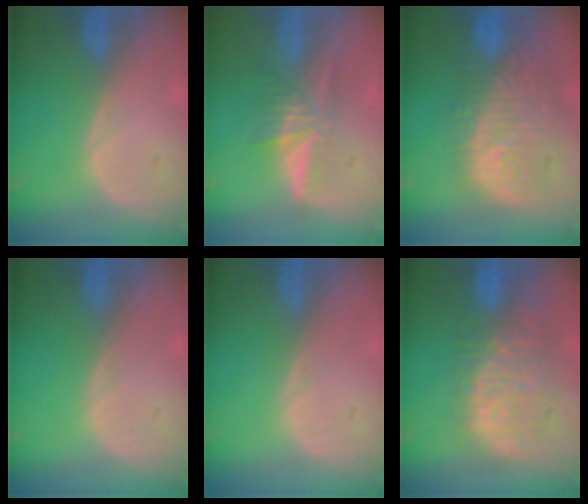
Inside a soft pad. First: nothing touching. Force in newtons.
{"total": 5.3, "press": 5.2, "slide": 1.2}
{"total": 12.0, "press": 10.7, "slide": 5.4}
{"total": 0.0}
{"total": 0.0}
{"total": 11.0, "press": 9.6, "slide": 5.5}